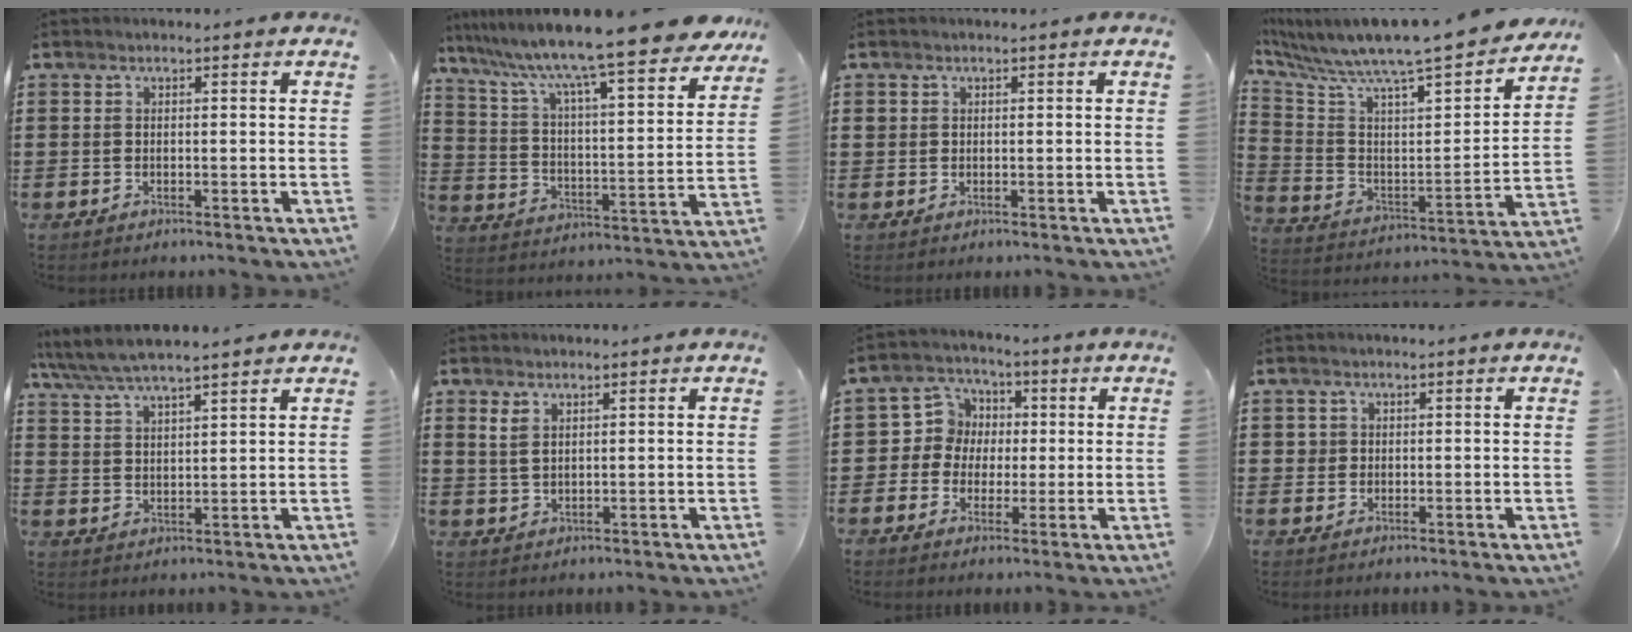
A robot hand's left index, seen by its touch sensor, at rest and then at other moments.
{"total": 11.7, "force": [10.1, -0.1, 6.0], "torque": [-0.156, -0.072, 0.166]}
{"total": 0.9, "force": [0.4, 0.8, 0.2], "torque": [-0.008, 0.005, 0.008]}
{"total": 8.5, "force": [7.7, 0.3, 3.6], "torque": [-0.101, -0.079, 0.120]}
{"total": 5.2, "force": [4.7, 0.6, 2.2], "torque": [-0.058, -0.017, 0.083]}
{"total": 2.3, "force": [1.4, 1.2, 1.5], "torque": [-0.034, 0.004, 0.025]}
{"total": 6.2, "force": [0.4, 6.0, 1.5], "torque": [-0.057, 0.018, 0.005]}
{"total": 1.4, "force": [0.4, 1.4, 0.3], "torque": [-0.009, 0.007, 0.007]}